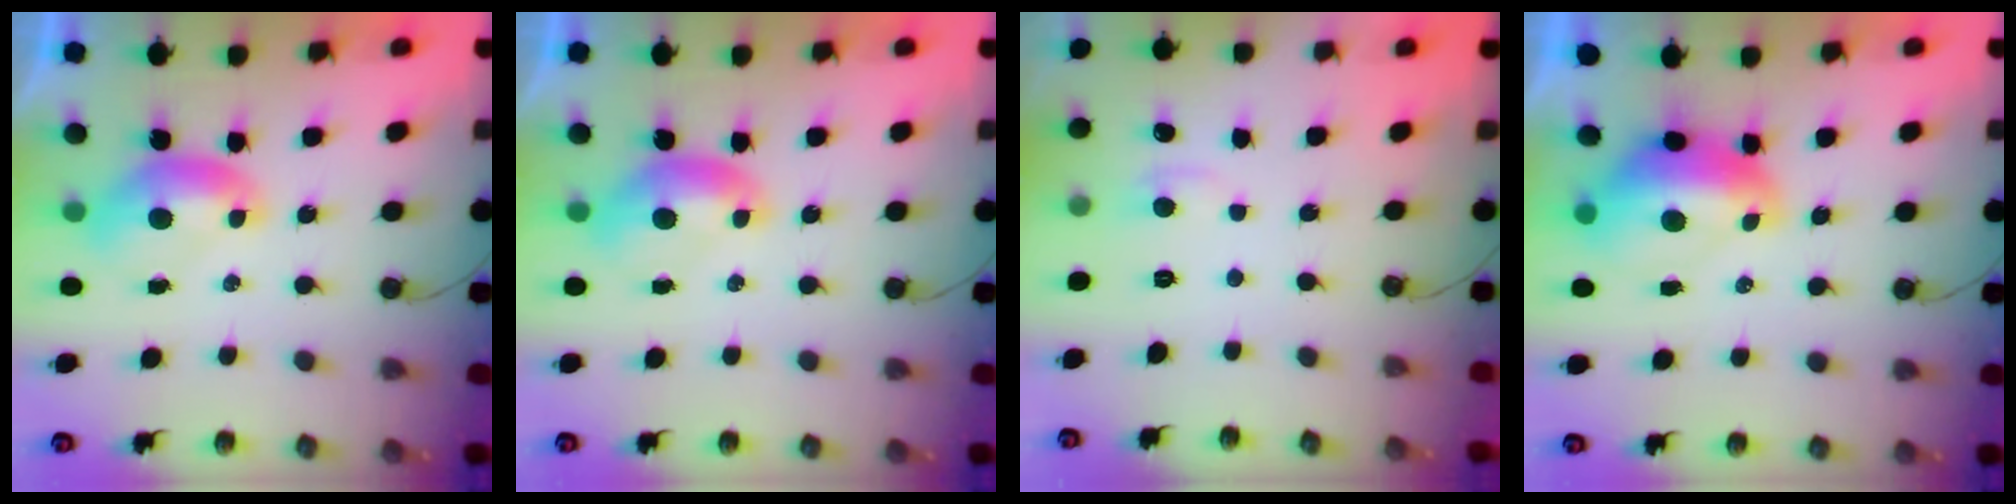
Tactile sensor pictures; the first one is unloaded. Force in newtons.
{"total": 0.0}
{"total": 0.9, "press": 0.3, "slide": 0.8}
{"total": 3.0, "press": 2.9, "slide": 0.7}